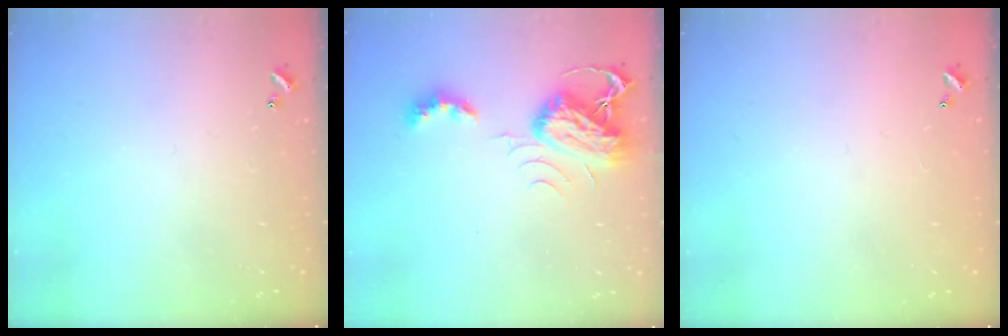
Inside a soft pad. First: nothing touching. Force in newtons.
{"total": 7.0, "press": 7.0, "slide": 0.7}
{"total": 3.0, "press": 3.0, "slide": 0.1}